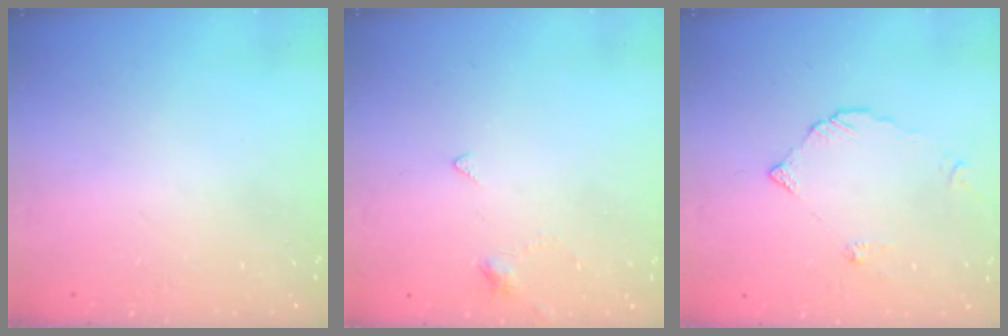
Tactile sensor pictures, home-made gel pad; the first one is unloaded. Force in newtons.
{"total": 2.4, "press": 2.4, "slide": 0.5}
{"total": 3.0, "press": 3.0, "slide": 0.2}